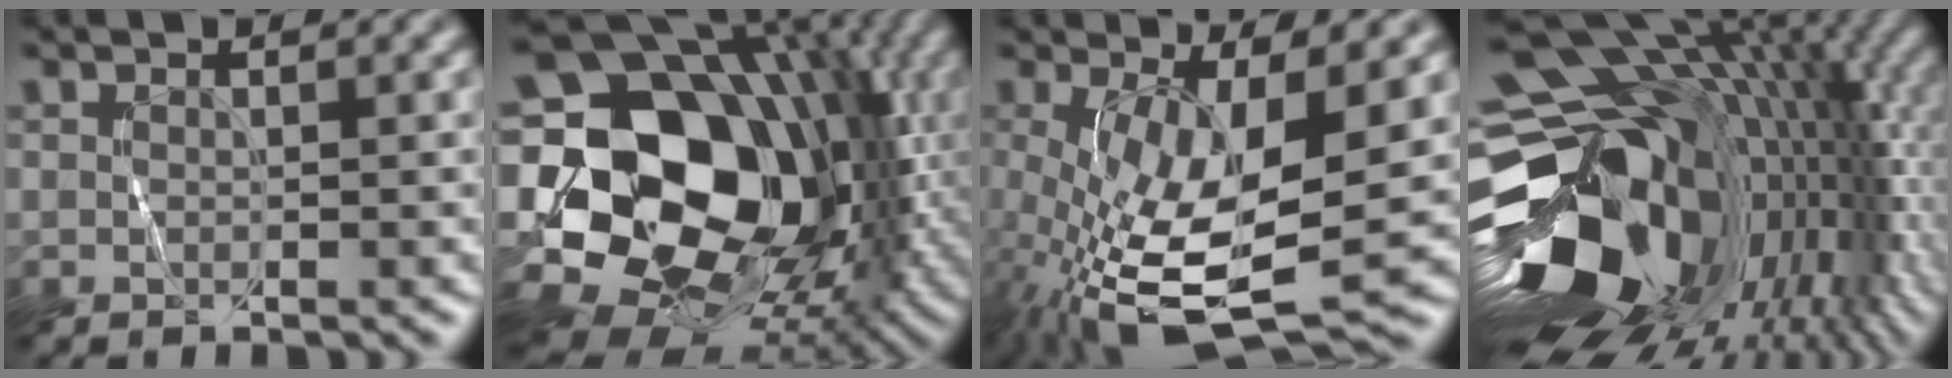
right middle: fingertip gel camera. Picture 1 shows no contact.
{"total": 21.2, "force": [-1.3, 16.4, 13.3], "torque": [-0.237, -0.009, -0.030]}
{"total": 12.8, "force": [-2.7, 4.6, 11.6], "torque": [-0.236, -0.033, -0.038]}
{"total": 20.0, "force": [-1.8, 13.0, 15.0], "torque": [-0.274, -0.040, -0.017]}